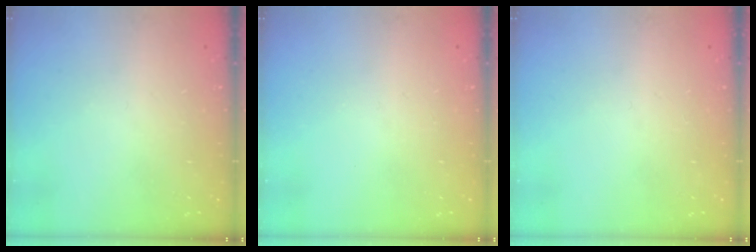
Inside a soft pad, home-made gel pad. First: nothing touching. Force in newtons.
{"total": 0.0}
{"total": 0.0}